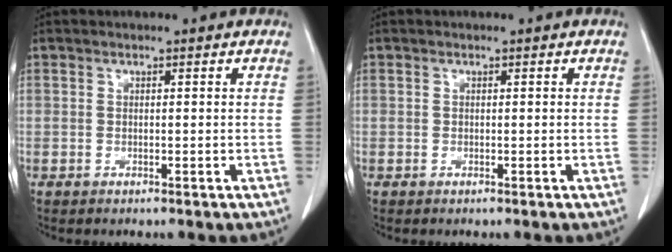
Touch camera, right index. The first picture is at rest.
{"total": 0.0}